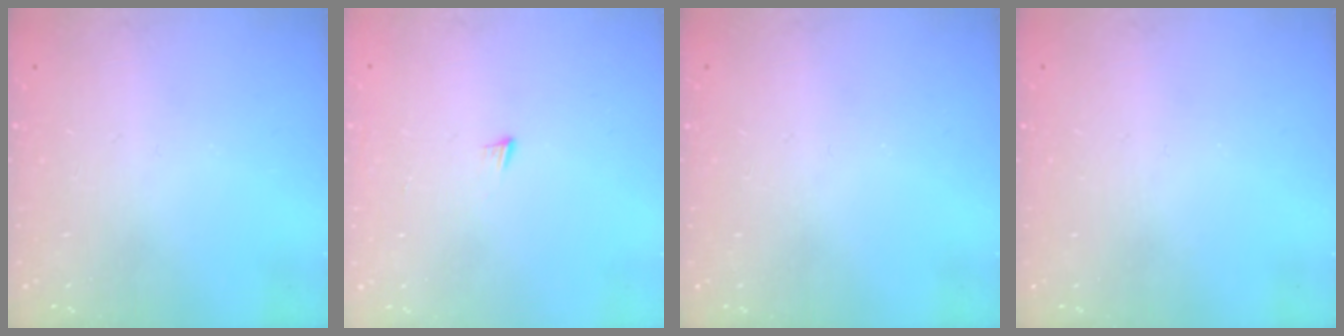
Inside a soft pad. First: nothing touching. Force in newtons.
{"total": 5.2, "press": 5.2, "slide": 0.3}
{"total": 0.0}
{"total": 0.0}